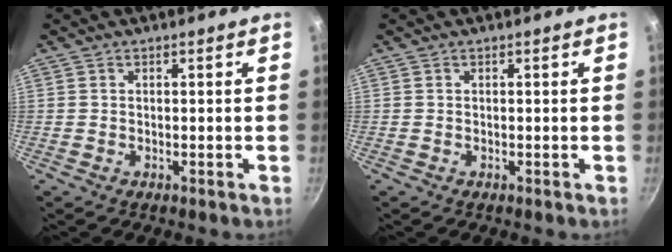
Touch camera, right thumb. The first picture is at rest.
{"total": 0.0}